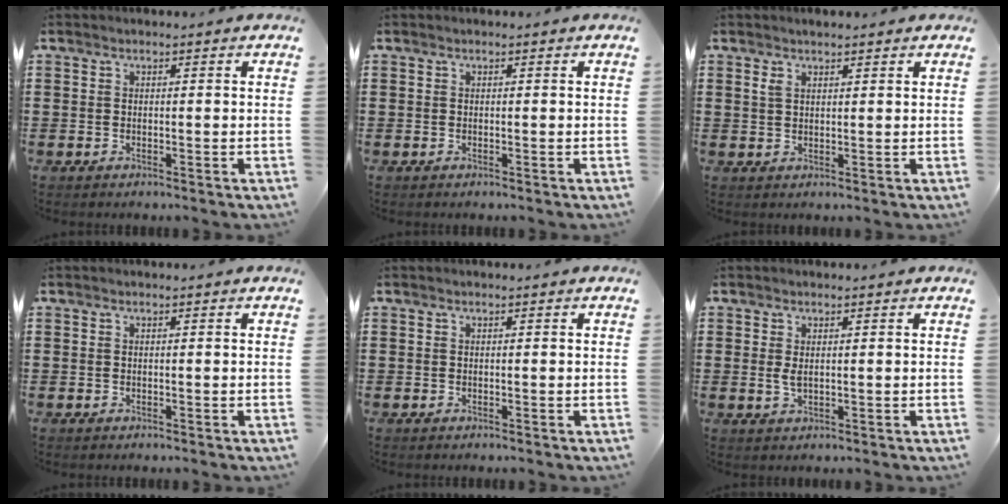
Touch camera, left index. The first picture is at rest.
{"total": 0.0}
{"total": 1.7, "force": [1.3, 0.7, 0.9], "torque": [-0.021, 0.002, 0.024]}
{"total": 0.0}
{"total": 0.0}
{"total": 1.8, "force": [0.4, 0.6, 1.7], "torque": [-0.041, 0.000, 0.004]}